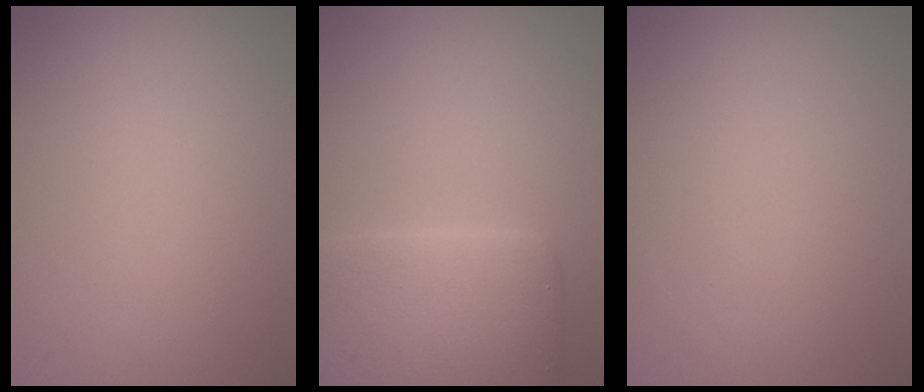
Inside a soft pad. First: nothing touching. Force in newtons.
{"total": 6.4, "press": 6.4, "slide": 0.3}
{"total": 0.0}